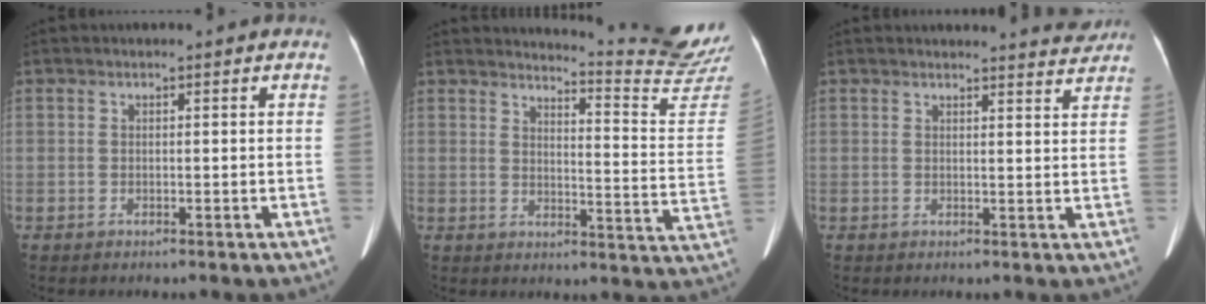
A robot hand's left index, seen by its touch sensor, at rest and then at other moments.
{"total": 15.2, "force": [14.9, -2.4, 1.5], "torque": [-0.026, -0.144, 0.162]}
{"total": 4.4, "force": [4.4, 0.0, 0.2], "torque": [-0.010, -0.015, 0.039]}